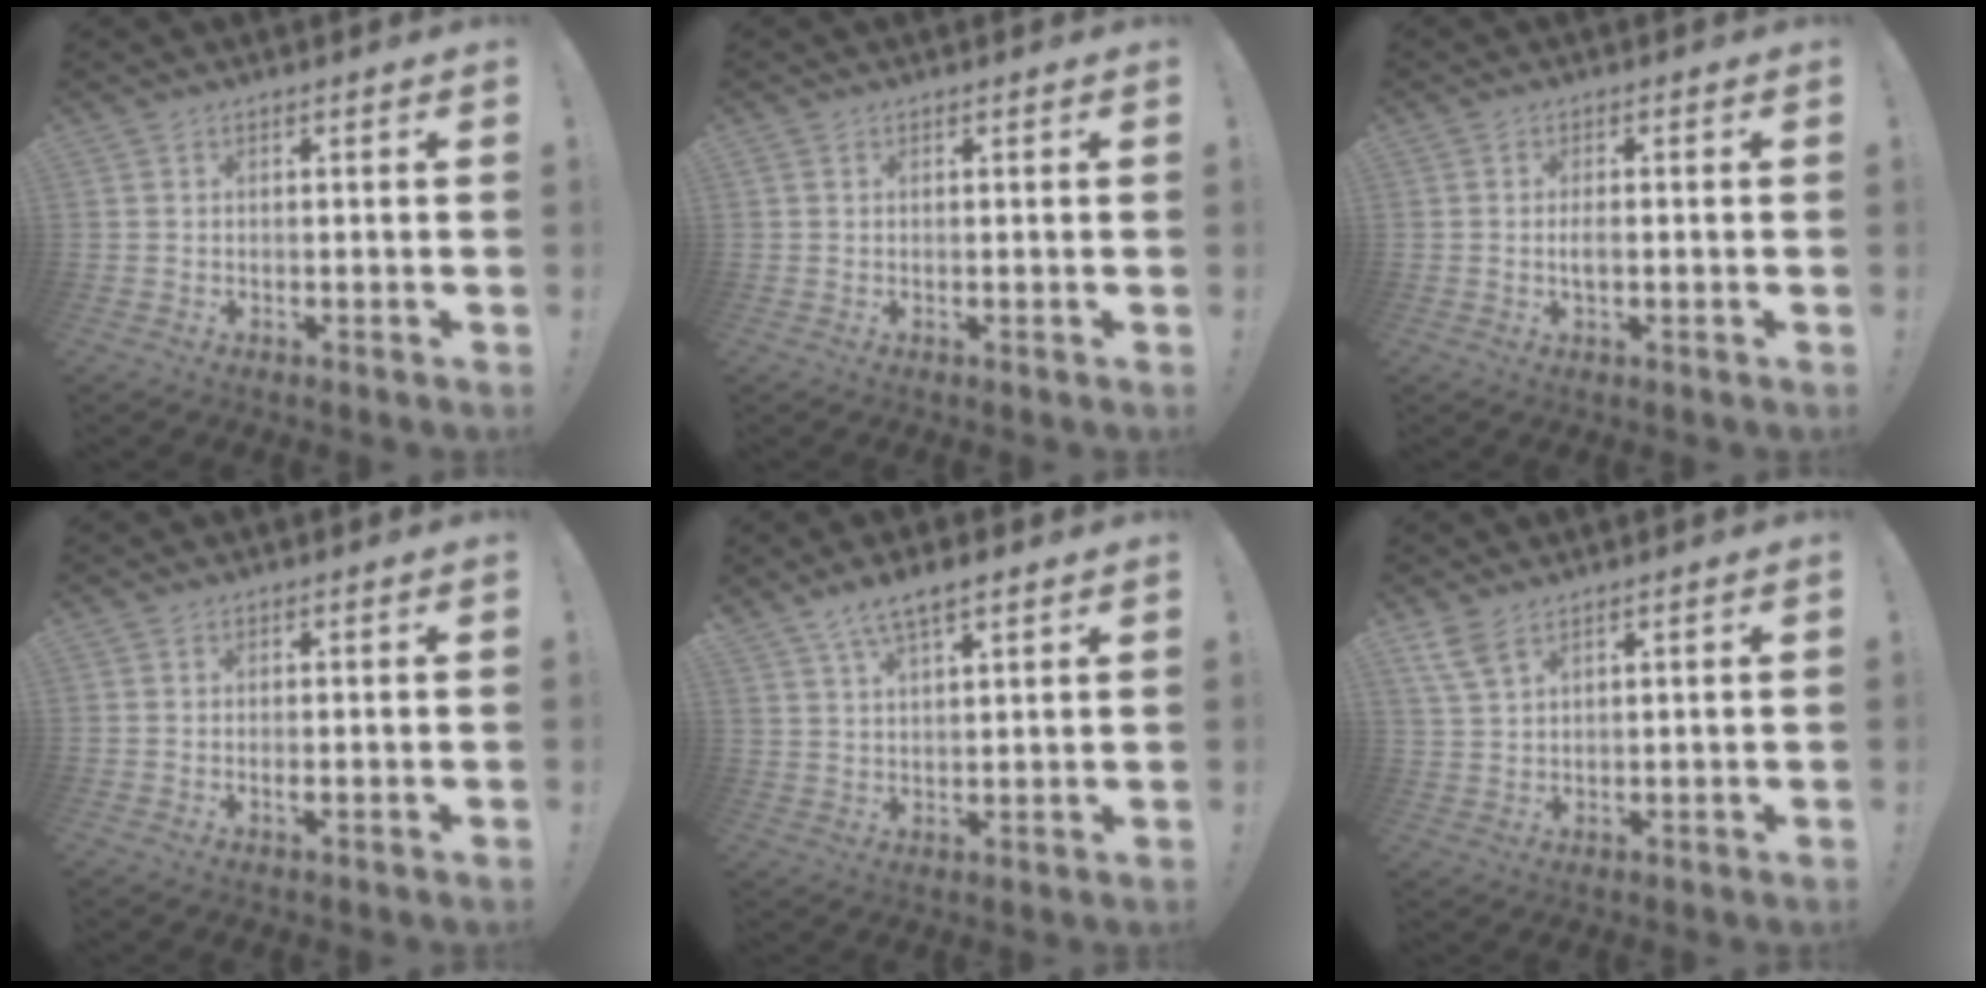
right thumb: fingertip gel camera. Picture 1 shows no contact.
{"total": 0.0}
{"total": 2.5, "force": [-0.6, 0.9, 2.2], "torque": [-0.045, 0.000, -0.015]}
{"total": 1.0, "force": [-0.1, 0.1, 1.0], "torque": [-0.018, -0.003, -0.002]}
{"total": 6.6, "force": [4.6, 2.2, 4.2], "torque": [-0.064, -0.022, 0.082]}
{"total": 5.5, "force": [3.9, 2.3, 3.2], "torque": [-0.065, -0.014, 0.077]}